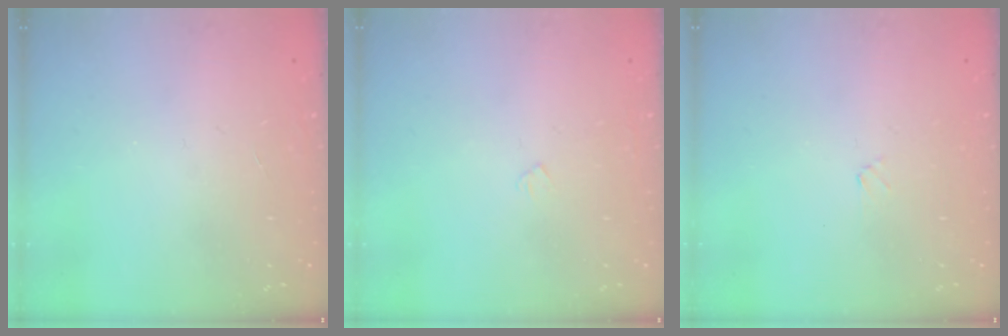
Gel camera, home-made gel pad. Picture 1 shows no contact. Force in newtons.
{"total": 2.4, "press": 2.4, "slide": 0.3}
{"total": 0.9, "press": 0.9, "slide": 0.2}